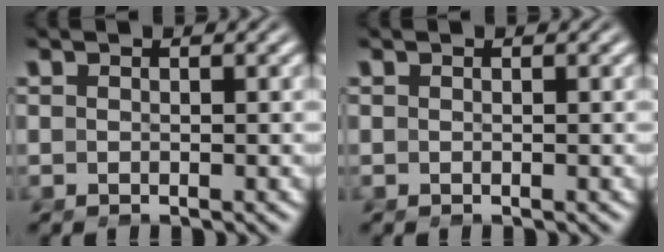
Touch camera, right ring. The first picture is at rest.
{"total": 0.0}